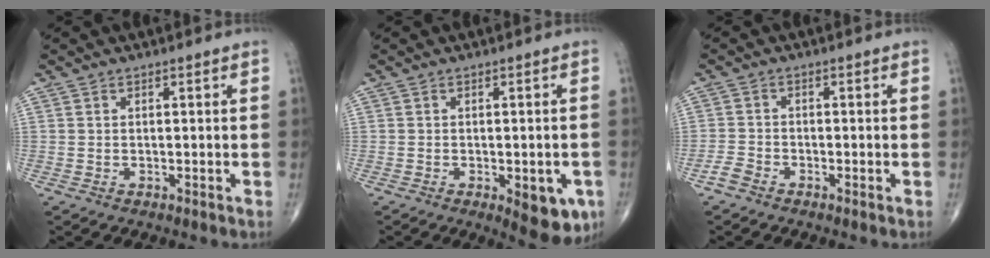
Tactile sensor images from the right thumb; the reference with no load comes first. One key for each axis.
{"total": 8.3, "fx": -3.0, "fy": 3.5, "fz": 6.9, "tx": -0.057, "ty": -0.004, "tz": -0.029}
{"total": 2.1, "fx": -1.7, "fy": 0.8, "fz": 0.8, "tx": -0.016, "ty": -0.001, "tz": -0.040}